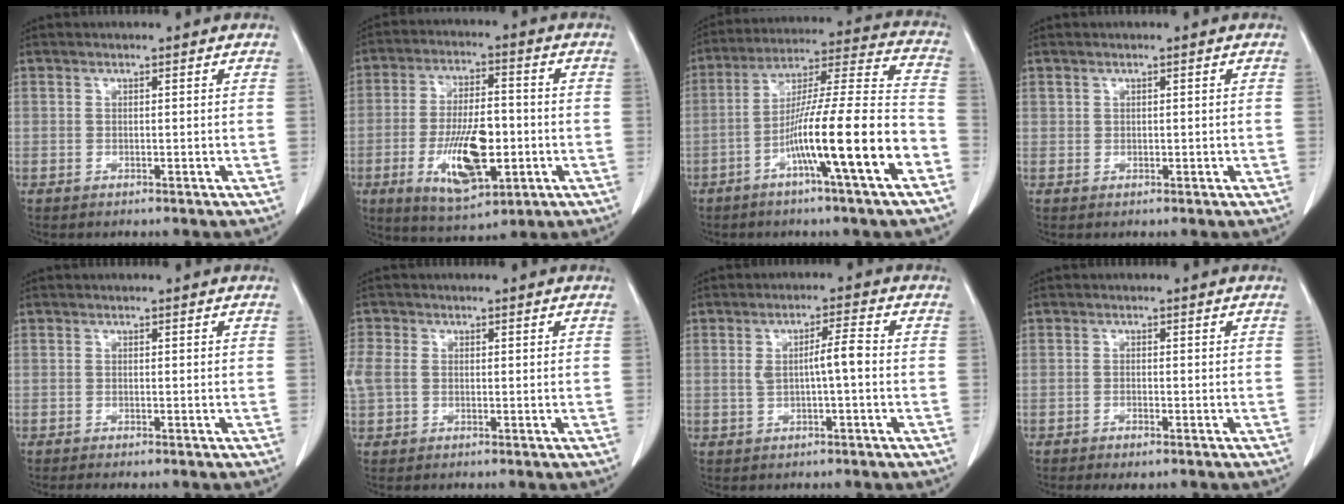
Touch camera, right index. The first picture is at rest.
{"total": 12.8, "force": [-3.4, 4.7, 11.5], "torque": [-0.212, -0.004, -0.049]}
{"total": 17.2, "force": [-7.0, -0.2, 15.7], "torque": [-0.260, 0.002, -0.119]}
{"total": 0.7, "force": [0.3, 0.6, 0.2], "torque": [-0.001, 0.002, 0.007]}
{"total": 0.7, "force": [-0.6, 0.1, 0.4], "torque": [-0.008, -0.003, -0.009]}
{"total": 4.0, "force": [0.2, 3.2, 2.4], "torque": [-0.083, 0.019, 0.008]}
{"total": 4.4, "force": [-0.1, 0.4, 4.4], "torque": [-0.078, 0.009, 0.000]}
{"total": 2.1, "force": [-1.4, 0.7, 1.4], "torque": [-0.020, -0.002, -0.017]}